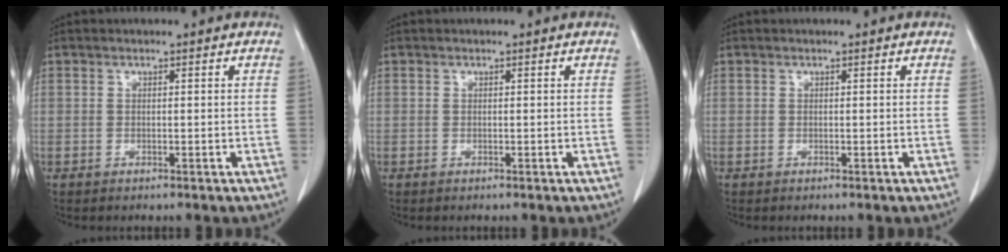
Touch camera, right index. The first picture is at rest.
{"total": 0.0}
{"total": 0.0}